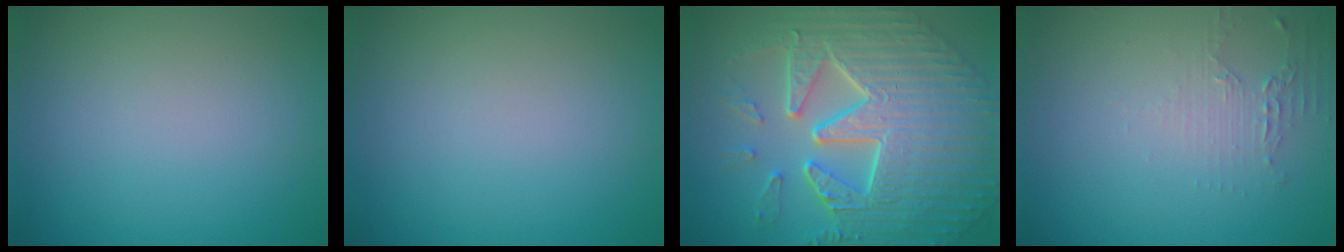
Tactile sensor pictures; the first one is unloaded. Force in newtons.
{"total": 0.0}
{"total": 11.1, "press": 7.7, "slide": 8.0}
{"total": 1.5, "press": 1.5, "slide": 0.4}